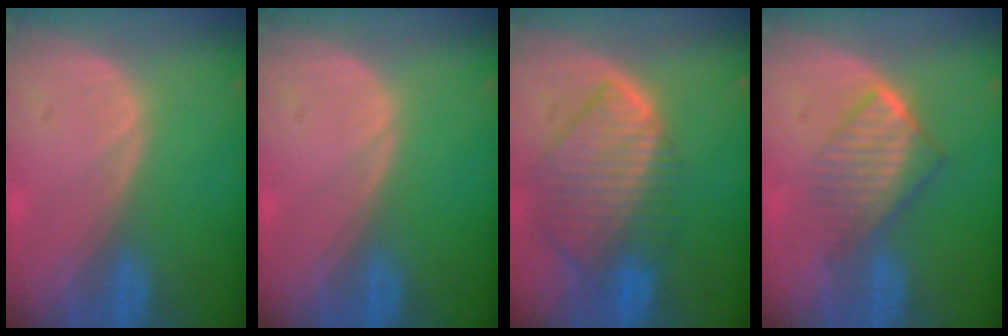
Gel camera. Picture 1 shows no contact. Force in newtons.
{"total": 0.0}
{"total": 10.0, "press": 8.7, "slide": 5.0}
{"total": 6.6, "press": 5.9, "slide": 2.9}